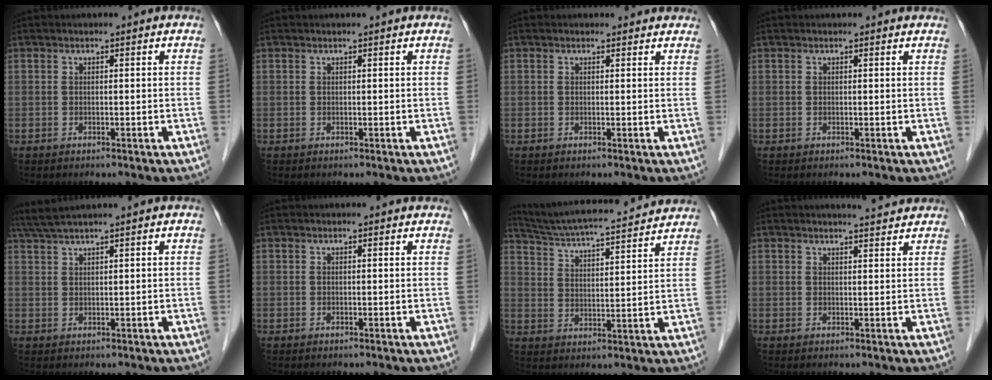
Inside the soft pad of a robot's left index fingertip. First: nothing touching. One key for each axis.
{"total": 0.7, "fx": 0.6, "fy": 0.0, "fz": 0.3, "tx": -0.009, "ty": 0.003, "tz": 0.010}
{"total": 2.5, "fx": 2.4, "fy": 0.9, "fz": 0.2, "tx": -0.005, "ty": 0.008, "tz": 0.016}
{"total": 2.2, "fx": 2.2, "fy": 0.3, "fz": 0.5, "tx": -0.014, "ty": 0.019, "tz": 0.019}
{"total": 6.0, "fx": 5.2, "fy": -0.9, "fz": 2.9, "tx": -0.051, "ty": 0.036, "tz": 0.094}
{"total": 1.8, "fx": 1.7, "fy": 0.3, "fz": 0.3, "tx": -0.013, "ty": 0.013, "tz": 0.014}
{"total": 18.4, "fx": 17.1, "fy": 1.0, "fz": 6.6, "tx": -0.119, "ty": 0.019, "tz": 0.251}
{"total": 3.9, "fx": 3.8, "fy": 0.2, "fz": 1.0, "tx": -0.025, "ty": 0.000, "tz": 0.044}